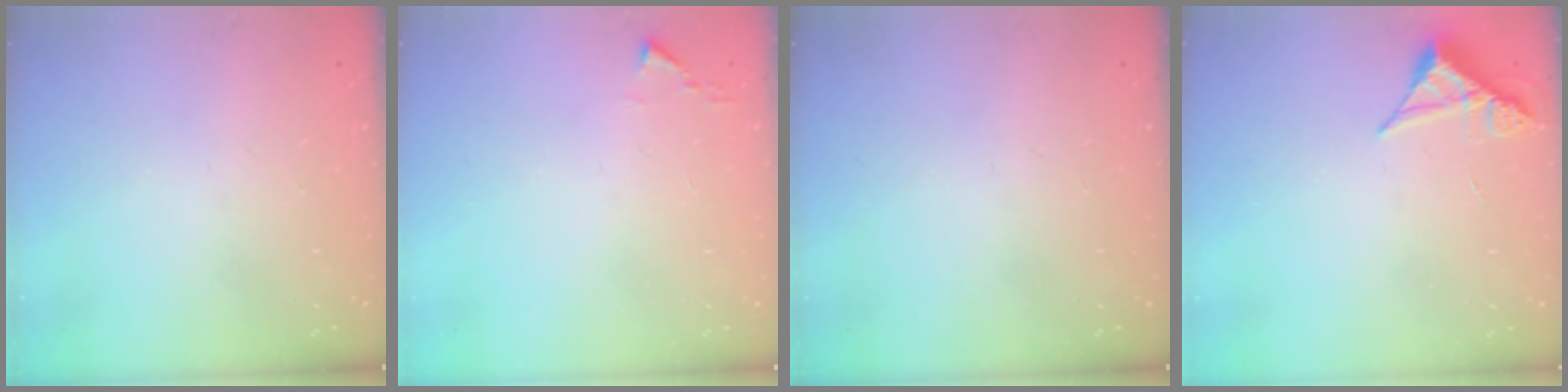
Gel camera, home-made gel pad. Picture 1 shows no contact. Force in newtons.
{"total": 2.4, "press": 2.4, "slide": 0.3}
{"total": 0.0}
{"total": 4.9, "press": 4.9, "slide": 0.4}